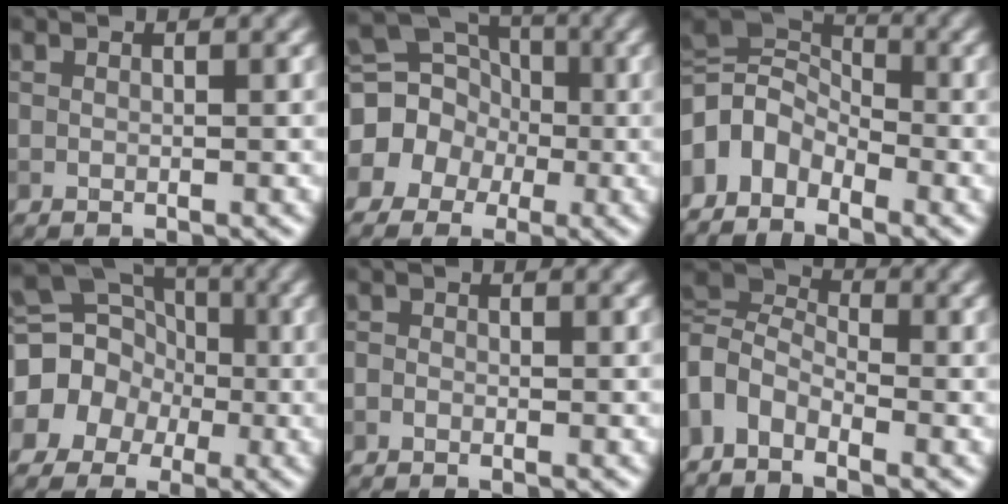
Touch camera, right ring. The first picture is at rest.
{"total": 9.3, "force": [-0.8, 8.6, 3.6], "torque": [-0.080, 0.027, -0.051]}
{"total": 6.2, "force": [-2.9, 4.3, 3.4], "torque": [-0.065, 0.009, -0.073]}
{"total": 11.3, "force": [-1.3, 10.4, 4.1], "torque": [-0.096, 0.021, -0.052]}
{"total": 0.7, "force": [-0.6, 0.4, 0.2], "torque": [-0.002, -0.003, -0.014]}
{"total": 5.1, "force": [-1.4, 3.4, 3.5], "torque": [-0.078, 0.003, -0.045]}